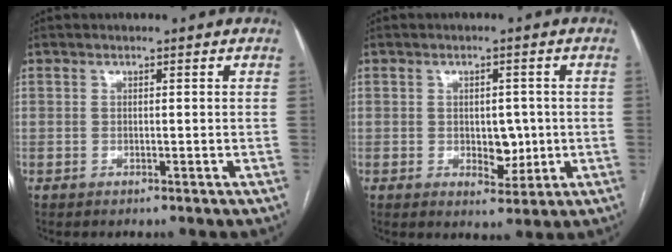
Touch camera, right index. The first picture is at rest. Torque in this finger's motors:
{"motor_torque": [0.09, 0.14, 0.00, 0.01]}